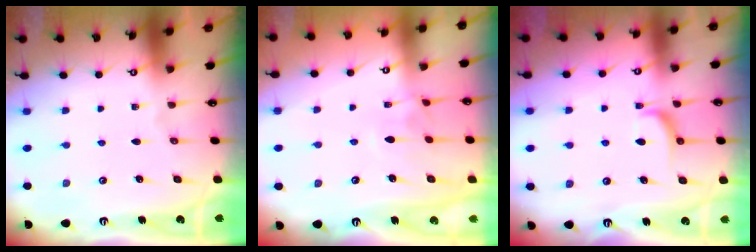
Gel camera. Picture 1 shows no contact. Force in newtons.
{"total": 2.6, "press": 2.5, "slide": 0.7}
{"total": 3.0, "press": 2.8, "slide": 1.0}